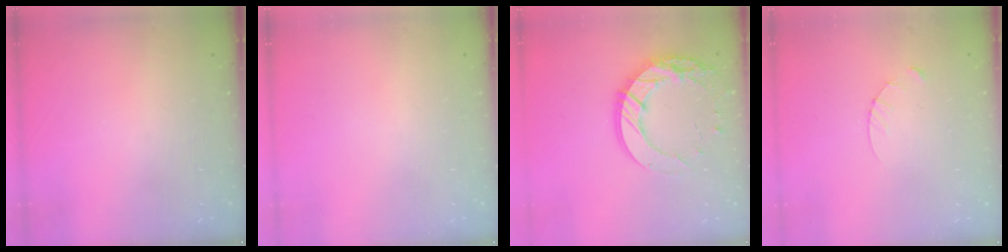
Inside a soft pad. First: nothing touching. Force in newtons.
{"total": 0.0}
{"total": 16.5, "press": 16.5, "slide": 1.4}
{"total": 3.3, "press": 3.3, "slide": 0.4}